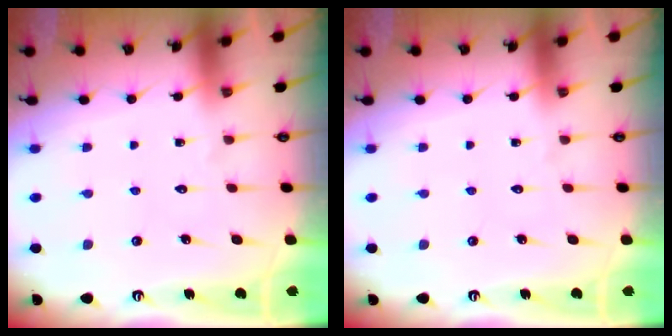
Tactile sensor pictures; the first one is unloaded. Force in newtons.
{"total": 0.0}